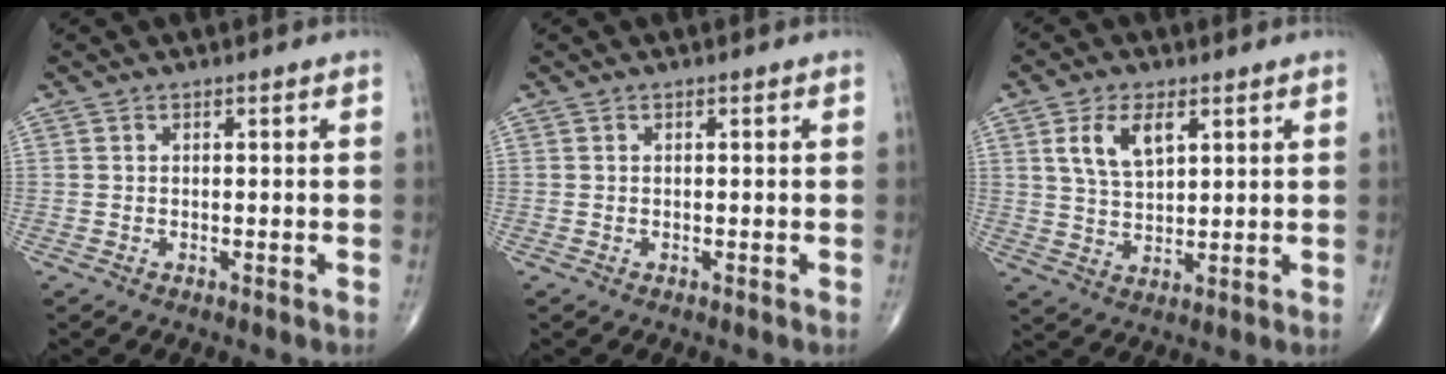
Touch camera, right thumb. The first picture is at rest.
{"total": 0.0}
{"total": 7.7, "force": [3.2, 4.0, 5.8], "torque": [-0.101, -0.011, 0.065]}